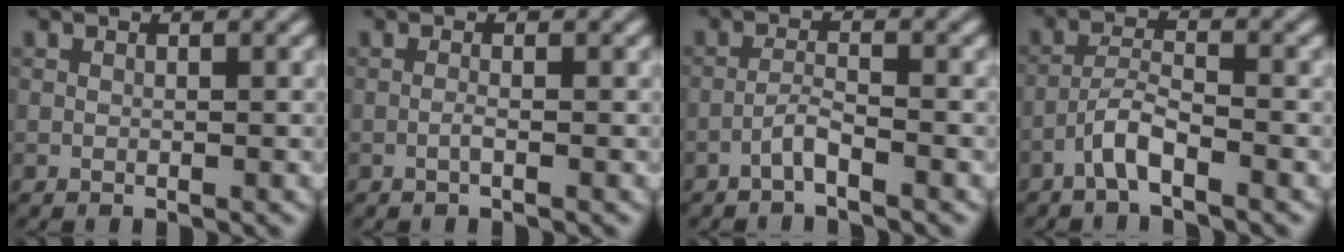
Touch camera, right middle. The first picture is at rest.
{"total": 0.7, "force": [-0.3, 0.1, 0.6], "torque": [-0.011, 0.001, -0.008]}
{"total": 1.6, "force": [-1.2, 0.1, 1.0], "torque": [-0.019, 0.008, -0.029]}
{"total": 2.7, "force": [-1.9, 0.5, 1.9], "torque": [-0.037, 0.010, -0.043]}